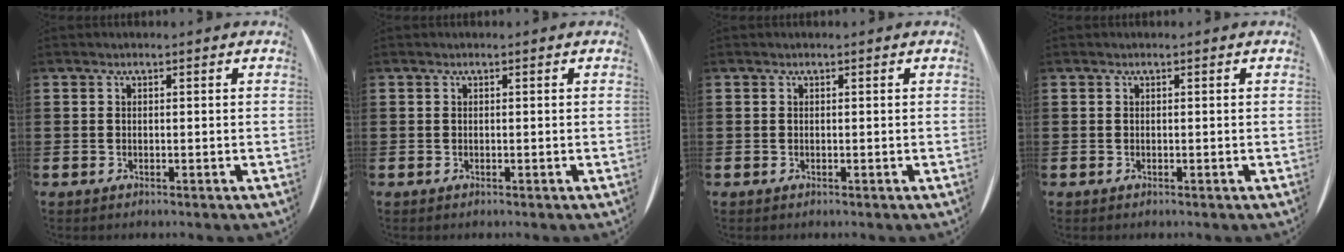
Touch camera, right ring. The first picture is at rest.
{"total": 0.0}
{"total": 0.0}
{"total": 0.0}